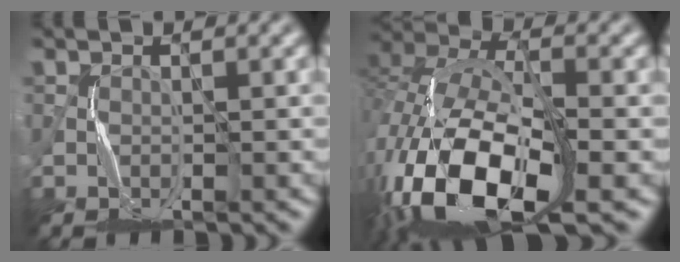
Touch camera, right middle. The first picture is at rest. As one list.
[{"total": 16.3, "force": [-6.0, 8.2, 12.7], "torque": [-0.281, -0.017, -0.108]}]